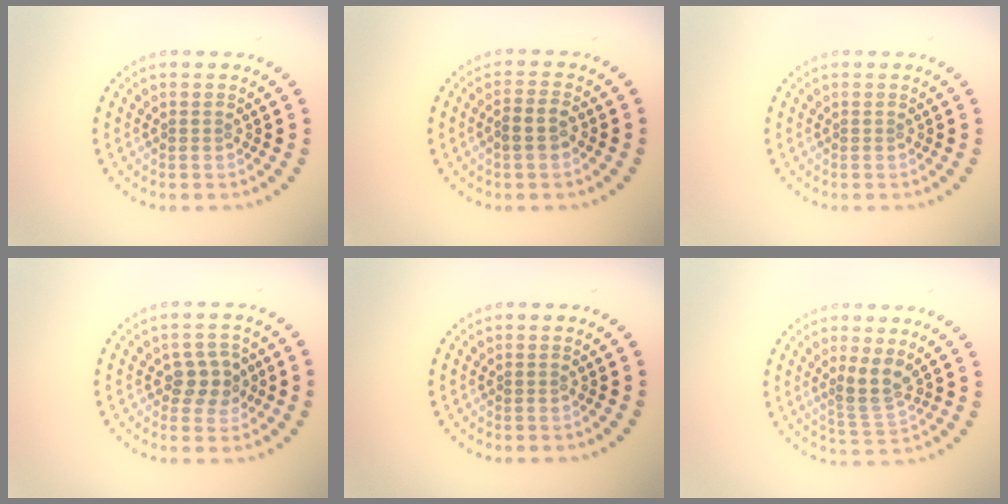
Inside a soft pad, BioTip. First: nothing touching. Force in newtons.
{"total": 2.0, "press": 1.8, "slide": 0.7}
{"total": 0.0}
{"total": 2.8, "press": 2.7, "slide": 0.8}
{"total": 0.0}
{"total": 2.8, "press": 2.2, "slide": 1.8}